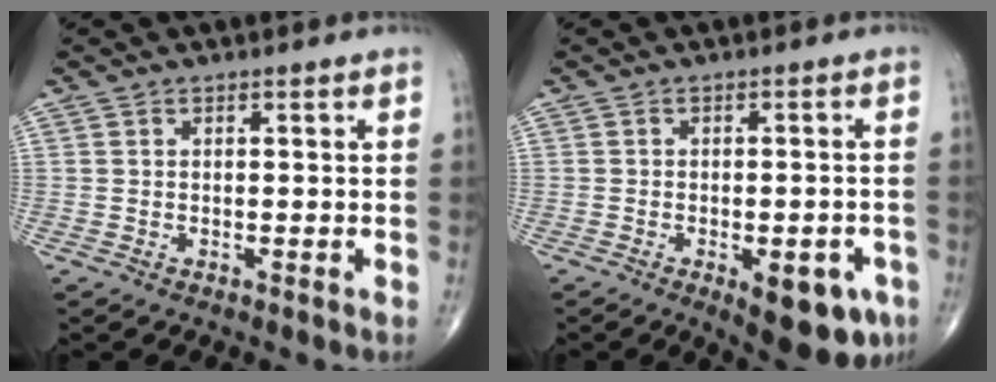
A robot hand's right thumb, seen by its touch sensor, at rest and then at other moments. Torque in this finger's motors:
{"motor_torque": [1.26, 1.16, 0.45, -0.57, 0.24]}